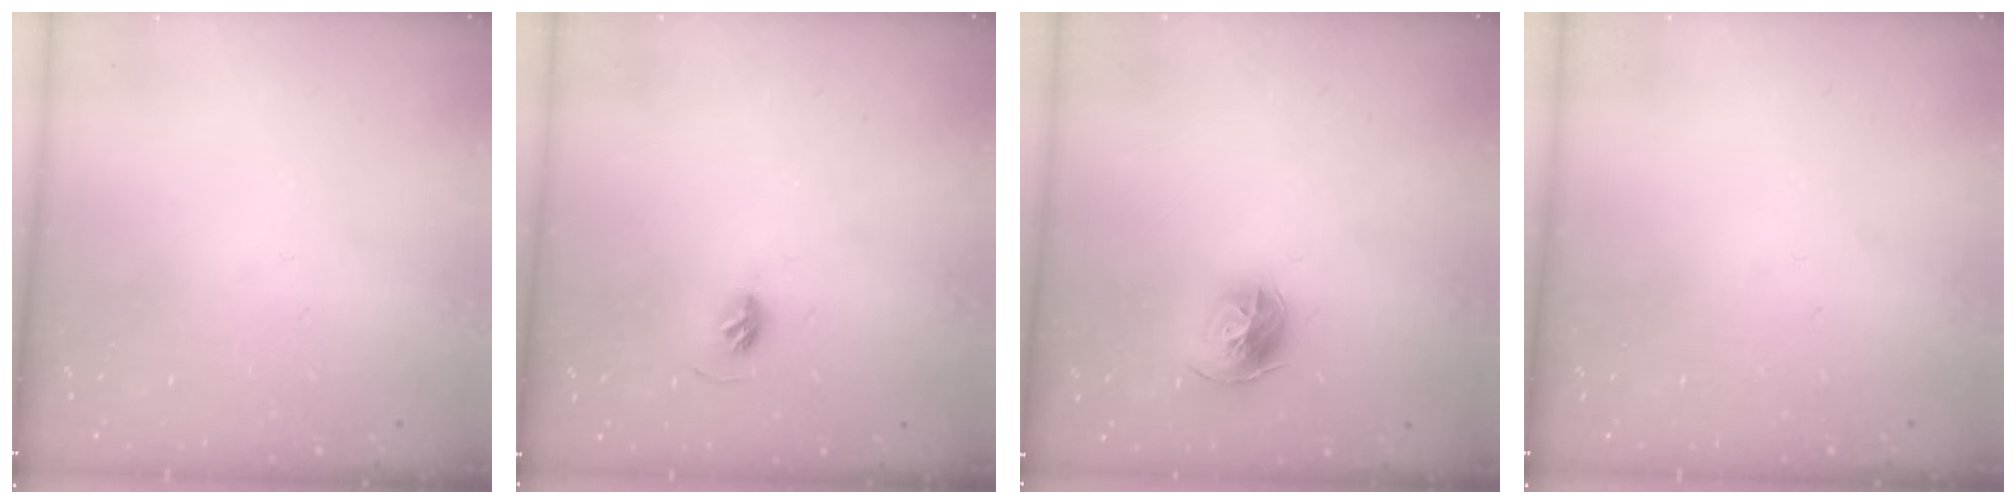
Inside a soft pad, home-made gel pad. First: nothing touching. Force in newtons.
{"total": 4.9, "press": 4.8, "slide": 1.1}
{"total": 10.6, "press": 10.5, "slide": 1.2}
{"total": 0.0}